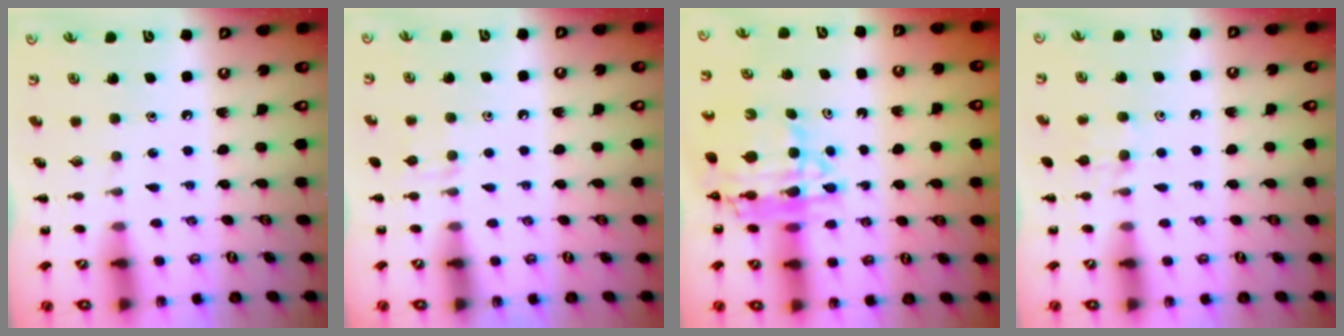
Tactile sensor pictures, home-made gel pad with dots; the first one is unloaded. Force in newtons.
{"total": 5.5, "press": 5.2, "slide": 1.8}
{"total": 9.8, "press": 9.3, "slide": 3.0}
{"total": 7.5, "press": 7.3, "slide": 2.0}